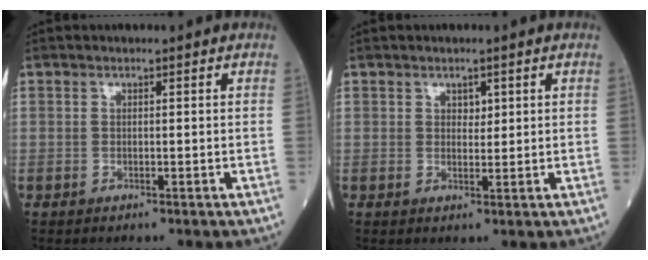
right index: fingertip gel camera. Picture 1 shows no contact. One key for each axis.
{"total": 1.4, "fx": 0.7, "fy": 0.9, "fz": 0.8, "tx": -0.006, "ty": -0.003, "tz": 0.011}